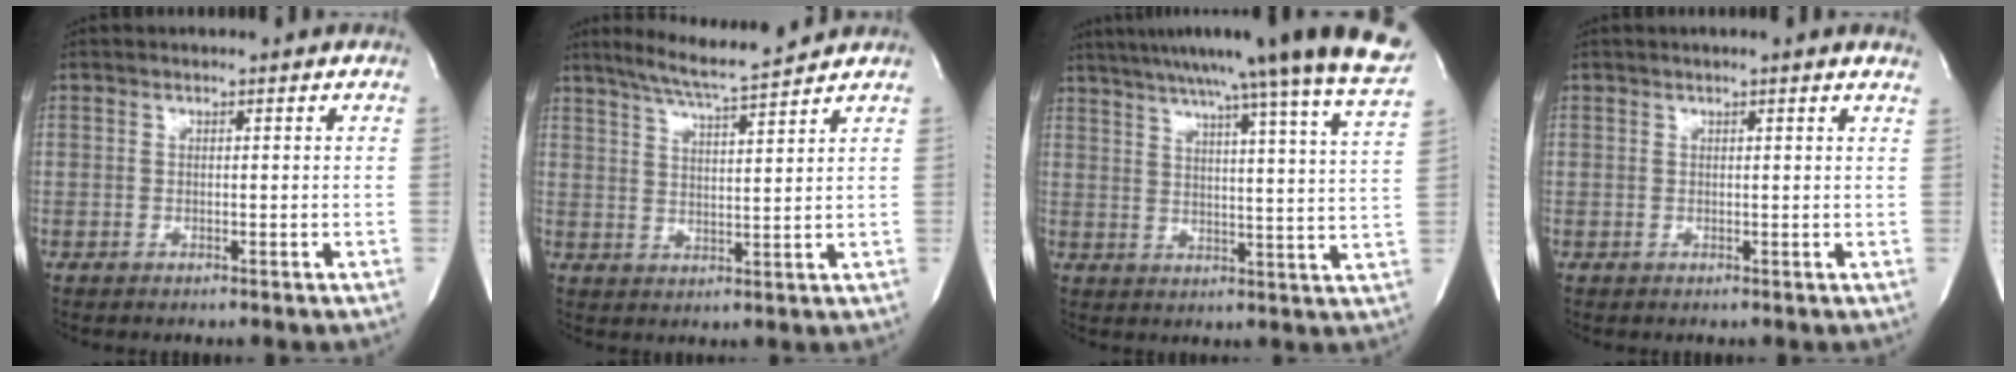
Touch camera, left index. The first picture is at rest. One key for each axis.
{"total": 8.3, "fx": 7.4, "fy": -1.0, "fz": 3.6, "tx": -0.067, "ty": -0.002, "tz": 0.124}
{"total": 27.9, "fx": 23.7, "fy": -0.6, "fz": 14.7, "tx": -0.215, "ty": -0.047, "tz": 0.296}
{"total": 2.9, "fx": 2.3, "fy": -0.3, "fz": 1.7, "tx": -0.024, "ty": 0.009, "tz": 0.023}